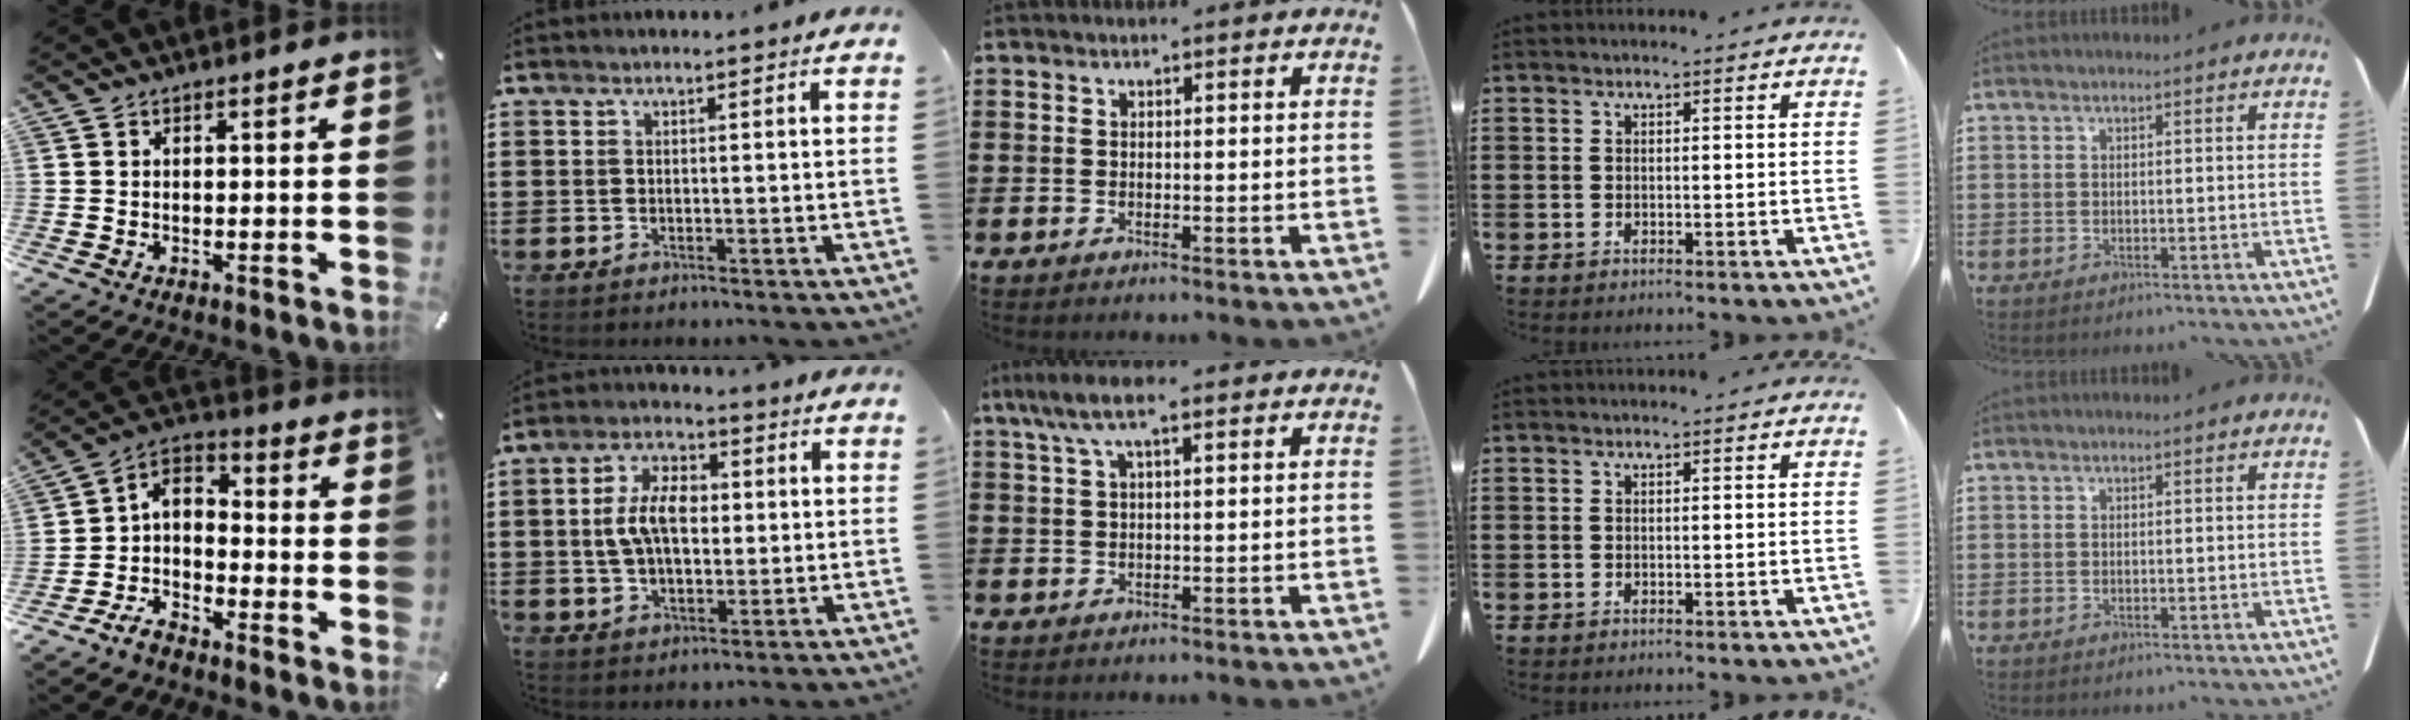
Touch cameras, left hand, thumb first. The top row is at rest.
{"thumb": {"total": 5.6, "force": [-4.1, 3.3, 2.2], "torque": [-0.054, 0.009, -0.085]}, "index": {"total": 8.0, "force": [0.8, 4.5, 6.6], "torque": [-0.146, 0.014, 0.008]}, "middle": {"total": 5.6, "force": [2.9, 1.3, 4.6], "torque": [-0.094, 0.005, 0.050]}}